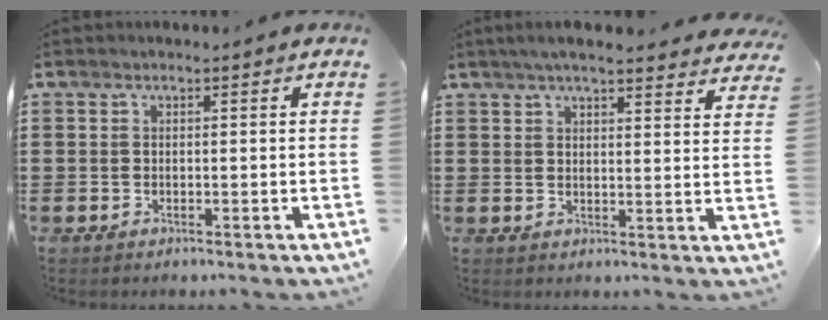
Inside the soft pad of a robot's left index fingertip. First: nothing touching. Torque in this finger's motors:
{"motor_torque": [2.14, 0.00, 1.03, 0.07]}